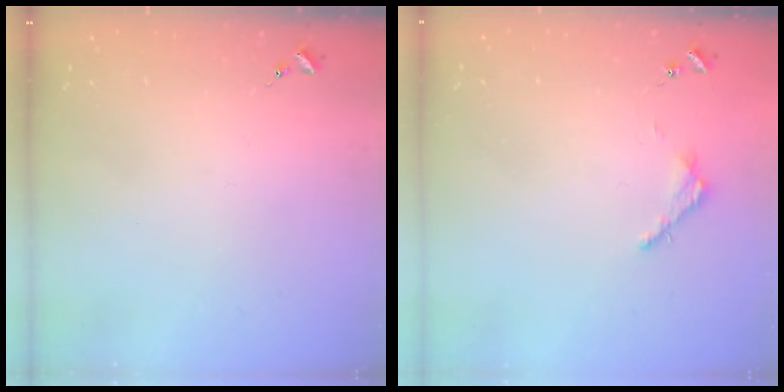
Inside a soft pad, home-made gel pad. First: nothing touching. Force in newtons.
{"total": 3.2, "press": 3.2, "slide": 0.4}